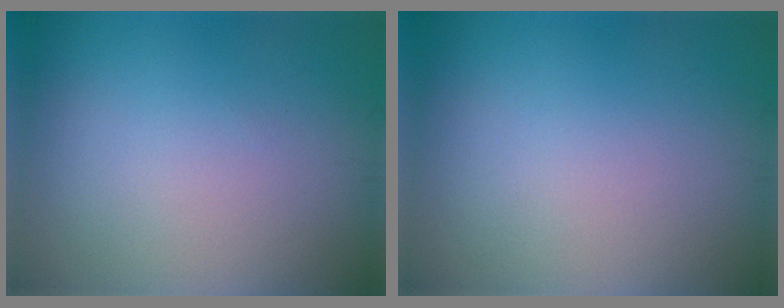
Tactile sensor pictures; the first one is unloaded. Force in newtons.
{"total": 0.0}